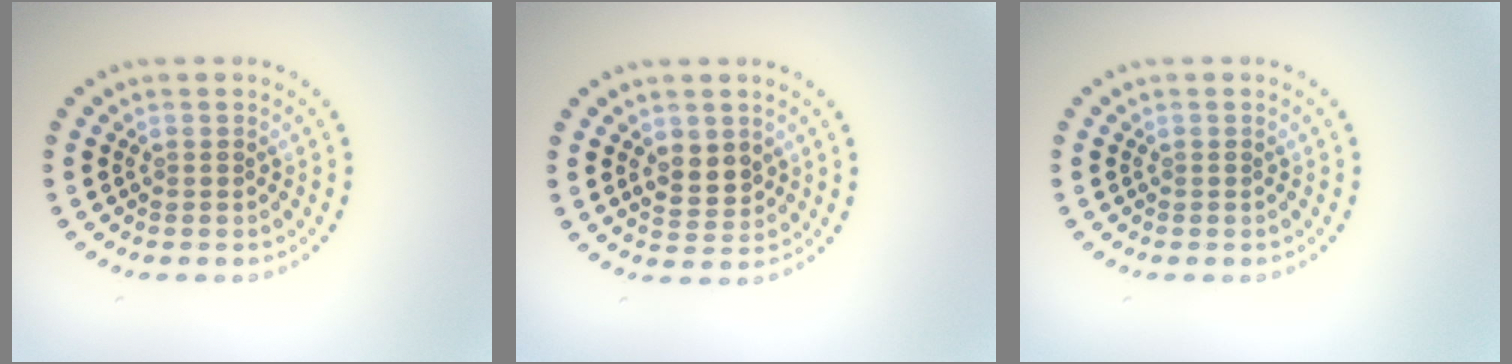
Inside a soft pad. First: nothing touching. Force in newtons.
{"total": 2.6, "press": 2.5, "slide": 0.7}
{"total": 0.0}